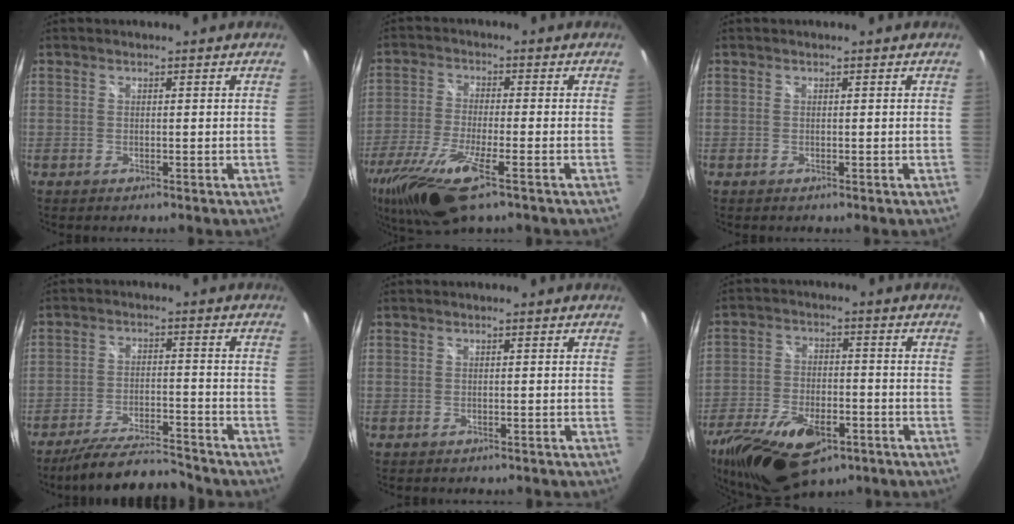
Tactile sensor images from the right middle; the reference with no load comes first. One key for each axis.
{"total": 15.6, "fx": -9.3, "fy": 3.8, "fz": 11.9, "tx": -0.256, "ty": -0.059, "tz": -0.173}
{"total": 0.0}
{"total": 12.2, "fx": -11.2, "fy": 1.4, "fz": 4.6, "tx": -0.107, "ty": -0.006, "tz": -0.182}
{"total": 1.4, "fx": -1.2, "fy": 0.5, "fz": 0.5, "tx": -0.012, "ty": -0.006, "tz": -0.014}
{"total": 20.2, "fx": -11.8, "fy": 10.1, "fz": 12.9, "tx": -0.282, "ty": -0.035, "tz": -0.195}